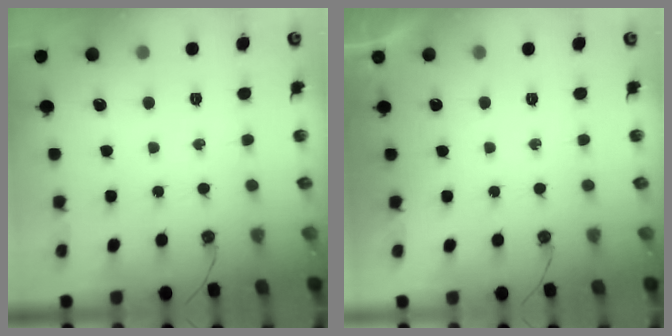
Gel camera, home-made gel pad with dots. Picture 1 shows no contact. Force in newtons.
{"total": 0.0}